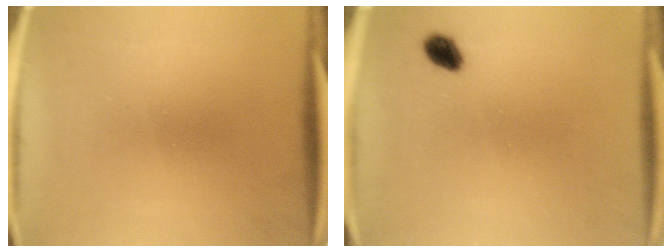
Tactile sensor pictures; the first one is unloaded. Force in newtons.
{"total": 2.8}